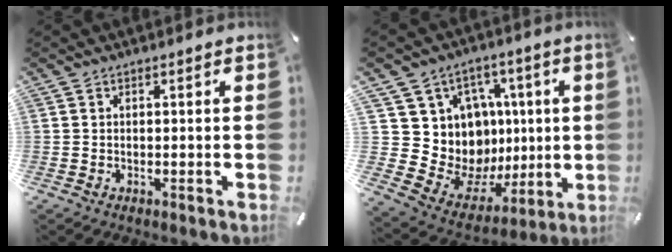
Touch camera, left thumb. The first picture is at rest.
{"total": 13.2, "force": [1.9, 12.7, 2.9], "torque": [-0.032, -0.045, 0.071]}